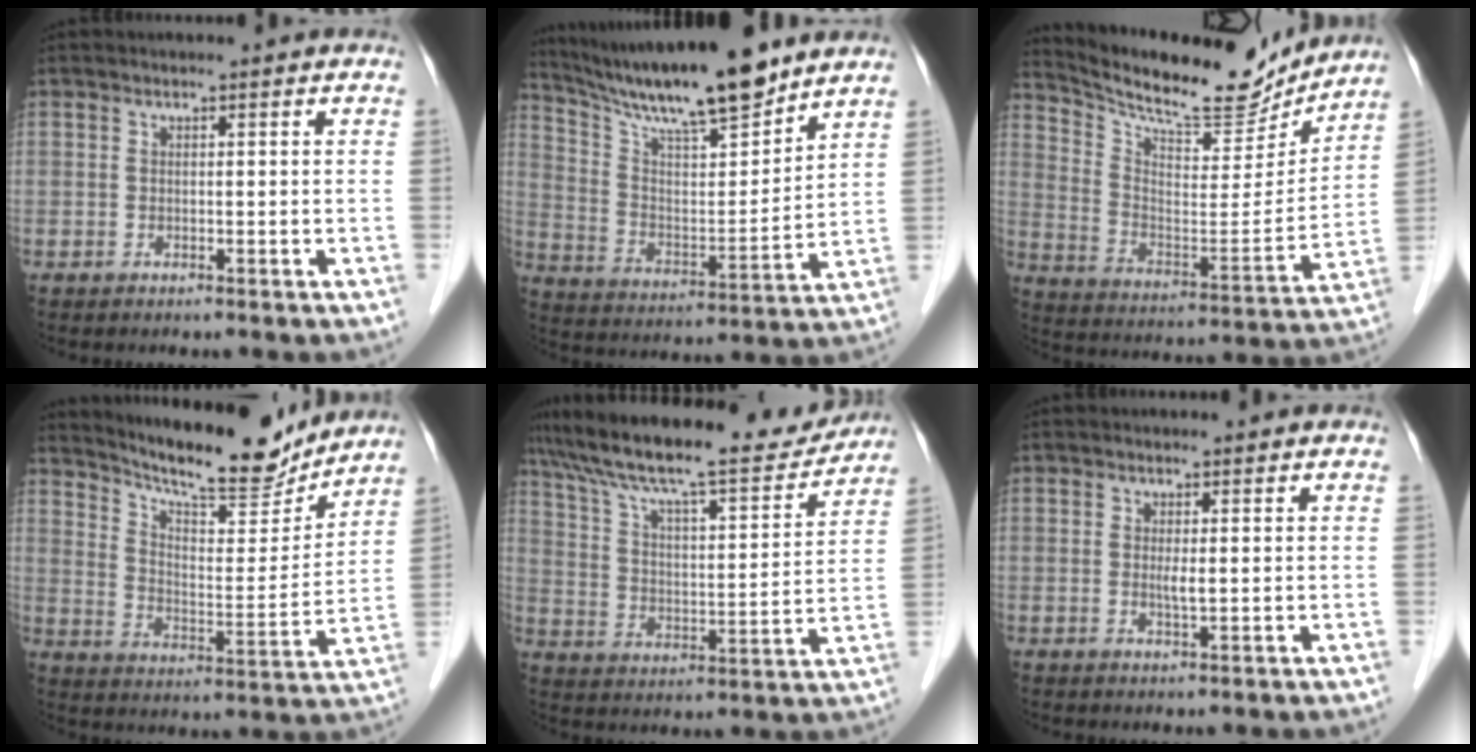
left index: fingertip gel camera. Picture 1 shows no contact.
{"total": 17.1, "force": [14.8, 1.0, 8.7], "torque": [-0.154, -0.004, 0.260]}
{"total": 19.0, "force": [17.5, 4.2, 6.2], "torque": [-0.116, -0.023, 0.272]}
{"total": 16.2, "force": [15.0, 2.2, 5.6], "torque": [-0.098, -0.019, 0.226]}
{"total": 20.7, "force": [18.5, 2.8, 8.8], "torque": [-0.156, 0.002, 0.281]}
{"total": 1.4, "force": [0.3, 0.1, 1.4], "torque": [-0.030, -0.005, 0.007]}